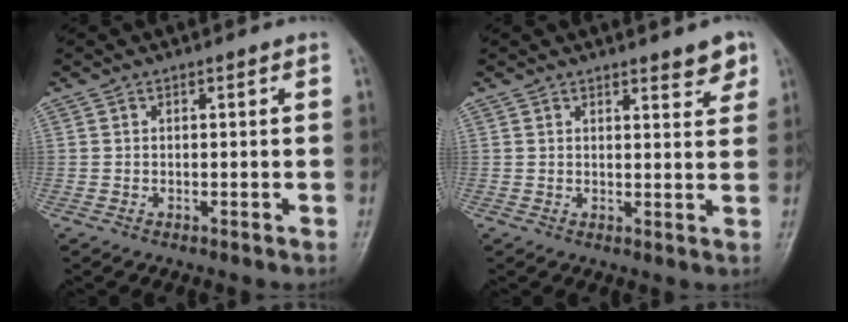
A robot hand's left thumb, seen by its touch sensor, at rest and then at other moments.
{"total": 3.8, "force": [2.8, 1.1, 2.4], "torque": [-0.016, -0.019, 0.035]}